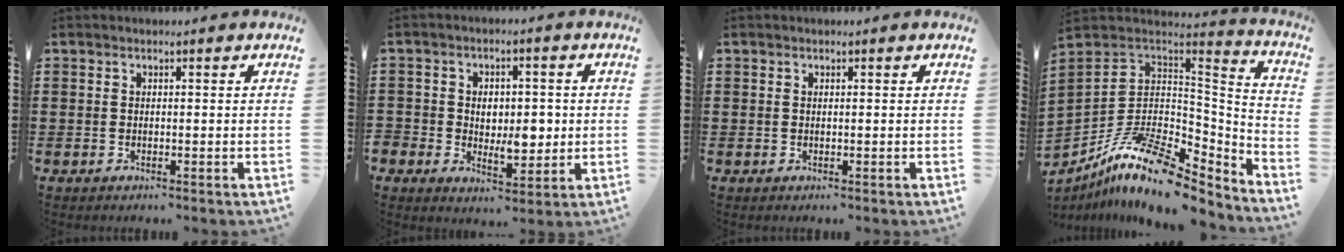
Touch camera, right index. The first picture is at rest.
{"total": 5.4, "force": [-0.3, 4.1, 3.5], "torque": [-0.053, 0.001, -0.013]}
{"total": 0.0}
{"total": 14.9, "force": [-9.0, 6.2, 10.1], "torque": [-0.208, 0.027, -0.161]}